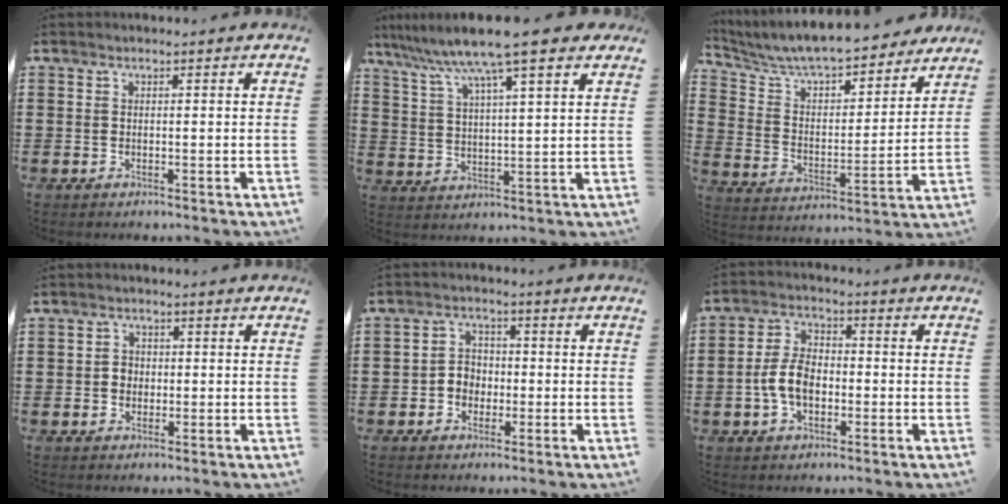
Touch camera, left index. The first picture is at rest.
{"total": 9.9, "force": [7.6, 0.5, 6.2], "torque": [-0.144, -0.029, 0.128]}
{"total": 6.9, "force": [6.7, 0.7, 1.8], "torque": [-0.069, -0.052, 0.111]}
{"total": 2.0, "force": [-0.2, 1.8, 0.7], "torque": [-0.021, 0.007, -0.007]}
{"total": 3.3, "force": [-1.3, 2.8, 1.2], "torque": [-0.032, 0.009, -0.030]}
{"total": 6.6, "force": [-1.6, 4.1, 5.0], "torque": [-0.124, 0.002, -0.037]}